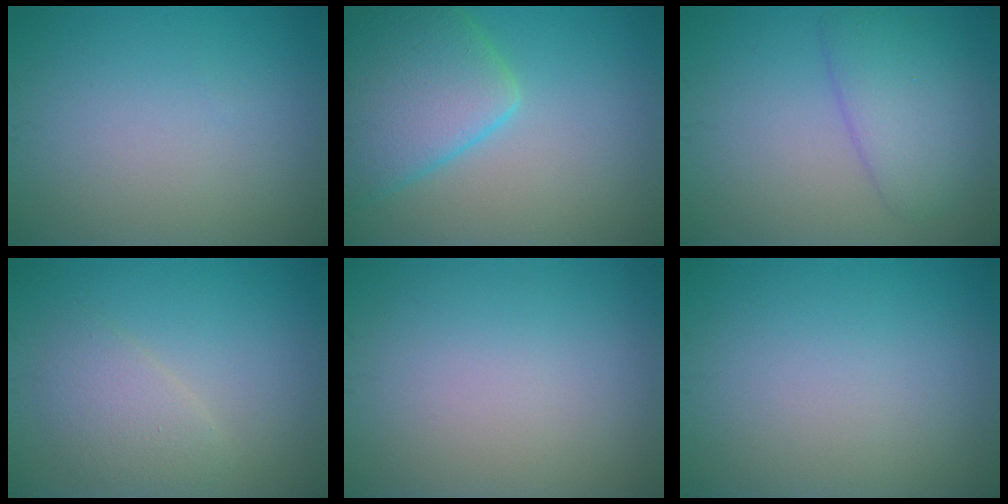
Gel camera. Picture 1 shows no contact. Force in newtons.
{"total": 7.8, "press": 7.8, "slide": 0.5}
{"total": 4.3, "press": 4.3, "slide": 0.3}
{"total": 2.4, "press": 2.3, "slide": 0.2}
{"total": 0.0}
{"total": 0.0}